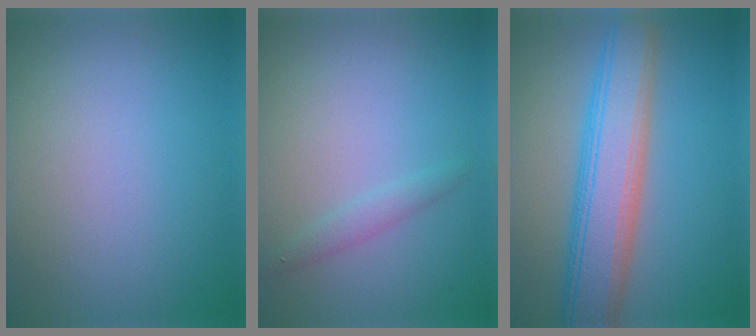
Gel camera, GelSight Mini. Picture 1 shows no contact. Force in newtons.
{"total": 1.2, "press": 1.2, "slide": 0.0}
{"total": 7.8, "press": 7.8, "slide": 0.5}